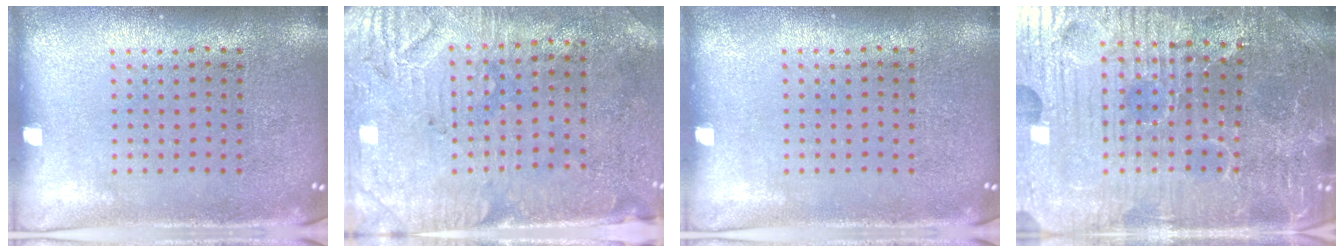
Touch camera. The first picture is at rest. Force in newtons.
{"total": 3.1, "press": 2.6, "slide": 1.6}
{"total": 0.0}
{"total": 5.3, "press": 5.1, "slide": 1.5}